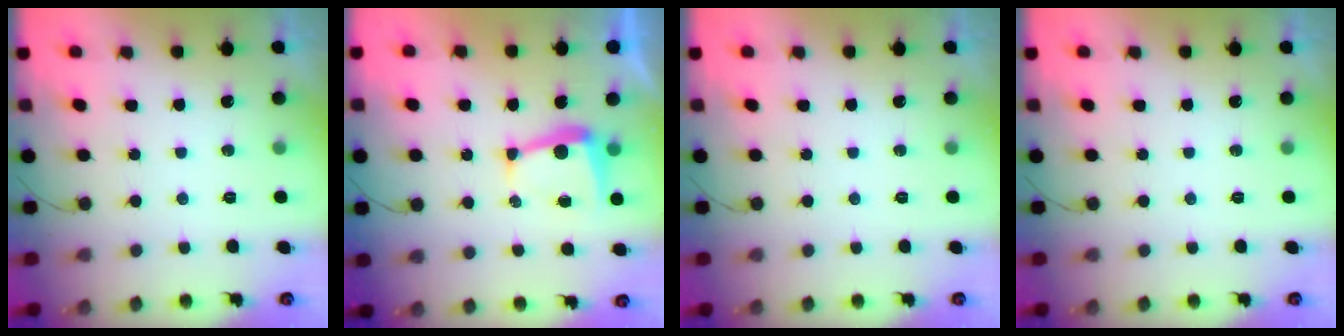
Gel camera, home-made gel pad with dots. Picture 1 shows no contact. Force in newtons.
{"total": 5.6, "press": 5.6, "slide": 0.6}
{"total": 0.0}
{"total": 0.0}